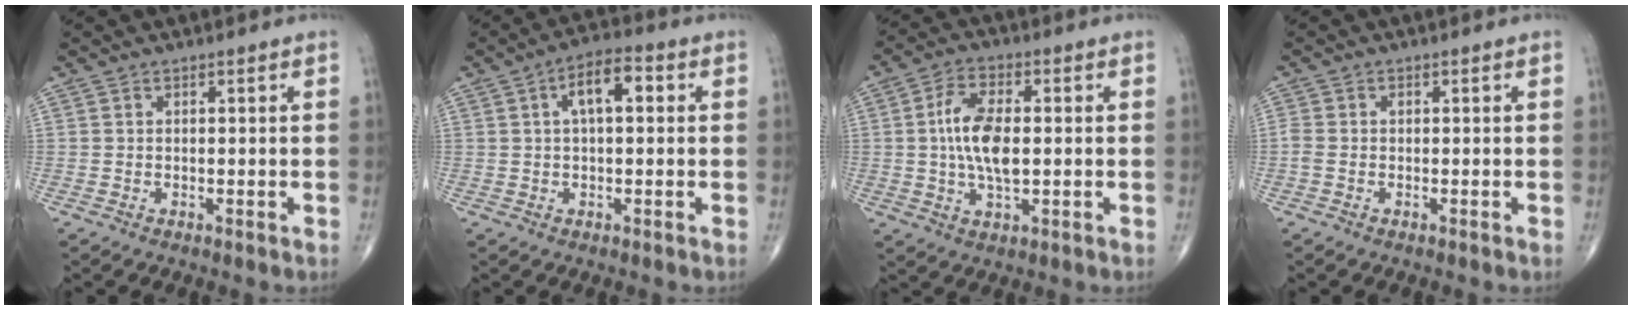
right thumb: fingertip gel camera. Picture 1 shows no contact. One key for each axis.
{"total": 7.1, "fx": 1.7, "fy": 3.2, "fz": 6.2, "tx": -0.095, "ty": 0.018, "tz": 0.022}
{"total": 9.9, "fx": 0.4, "fy": 4.6, "fz": 8.8, "tx": -0.174, "ty": 0.001, "tz": 0.005}
{"total": 1.7, "fx": 0.0, "fy": 1.1, "fz": 1.2, "tx": -0.036, "ty": 0.007, "tz": -0.002}